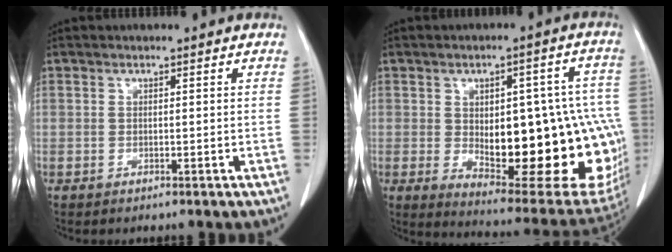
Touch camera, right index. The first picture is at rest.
{"total": 25.1, "force": [-3.0, 9.3, 23.1], "torque": [-0.235, 0.016, -0.009]}